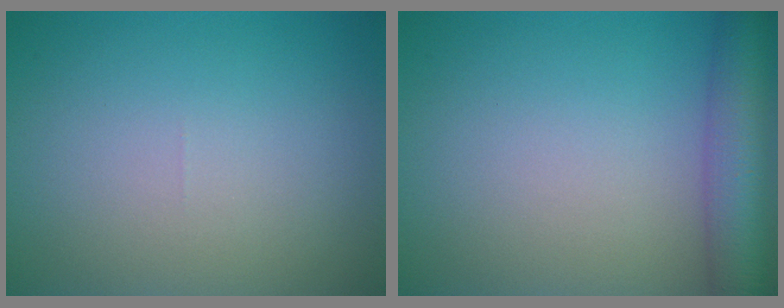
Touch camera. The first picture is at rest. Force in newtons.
{"total": 6.3, "press": 6.3, "slide": 0.2}